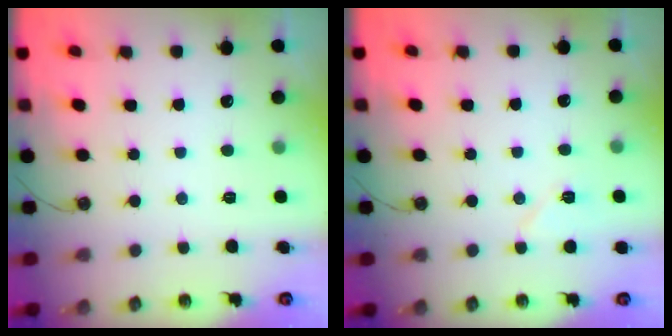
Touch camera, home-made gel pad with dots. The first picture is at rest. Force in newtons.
{"total": 6.8, "press": 6.3, "slide": 2.7}